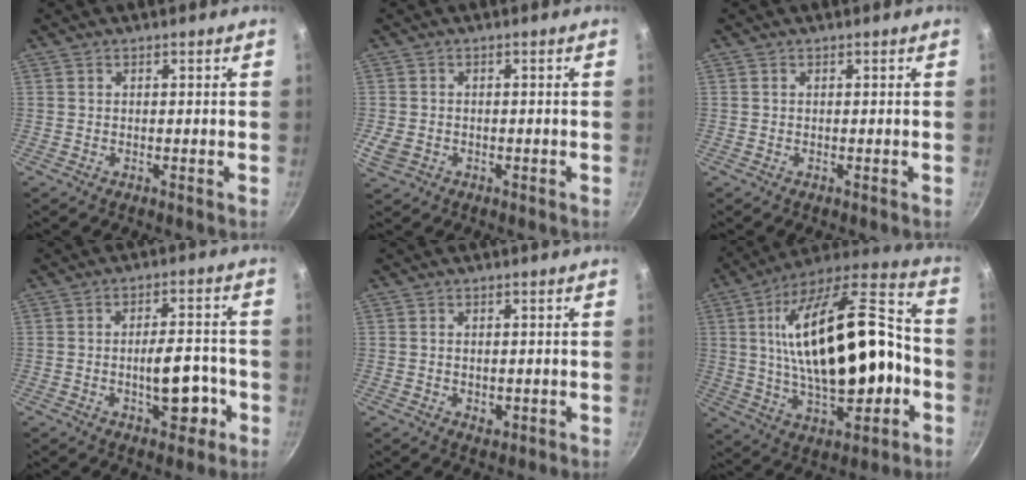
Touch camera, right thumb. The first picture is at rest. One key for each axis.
{"total": 3.8, "fx": -1.1, "fy": 3.0, "fz": 2.1, "tx": -0.044, "ty": 0.004, "tz": -0.016}
{"total": 0.0}
{"total": 9.0, "fx": -2.7, "fy": 4.2, "fz": 7.5, "tx": -0.080, "ty": 0.021, "tz": -0.037}
{"total": 2.3, "fx": -0.4, "fy": 1.6, "fz": 1.6, "tx": -0.021, "ty": -0.003, "tz": -0.004}
{"total": 29.2, "fx": -0.9, "fy": 13.9, "fz": 25.7, "tx": -0.422, "ty": 0.041, "tz": 0.002}